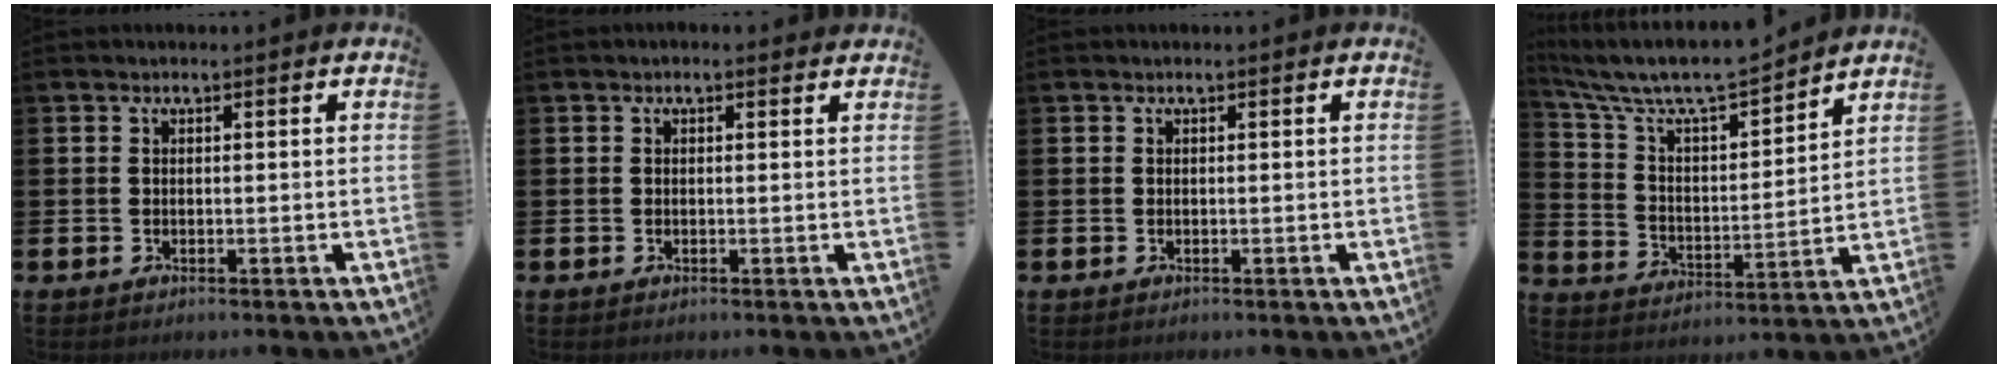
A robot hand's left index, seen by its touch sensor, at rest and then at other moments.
{"total": 0.0}
{"total": 0.0}
{"total": 8.6, "force": [8.0, 1.6, 2.6], "torque": [-0.096, -0.057, 0.138]}